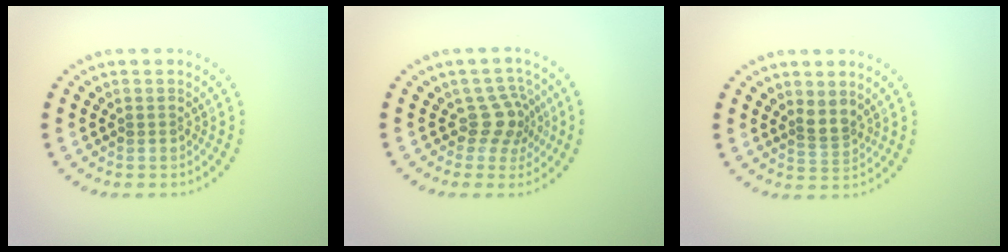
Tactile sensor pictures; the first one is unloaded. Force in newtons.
{"total": 2.8, "press": 2.0, "slide": 2.0}
{"total": 1.8, "press": 1.3, "slide": 1.2}